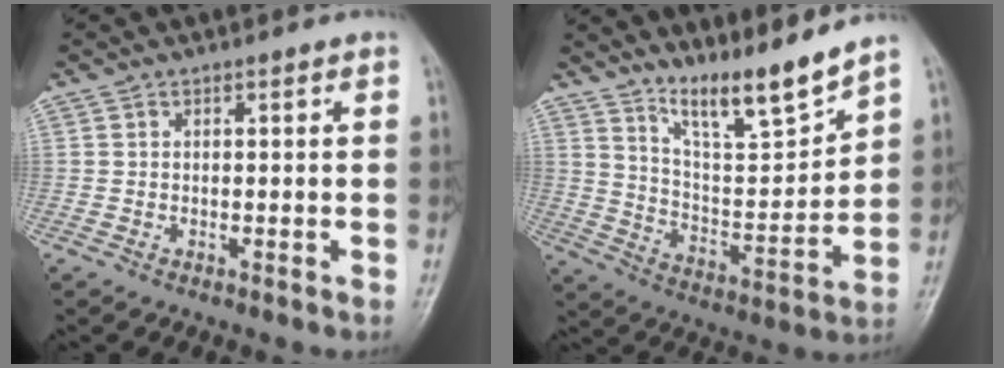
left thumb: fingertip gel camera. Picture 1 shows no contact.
{"total": 11.4, "force": [10.0, 0.6, 5.6], "torque": [-0.083, -0.076, 0.185]}